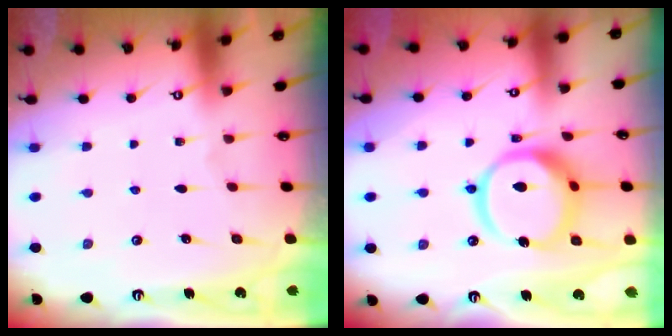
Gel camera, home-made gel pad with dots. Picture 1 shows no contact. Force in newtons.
{"total": 16.7, "press": 16.6, "slide": 1.9}